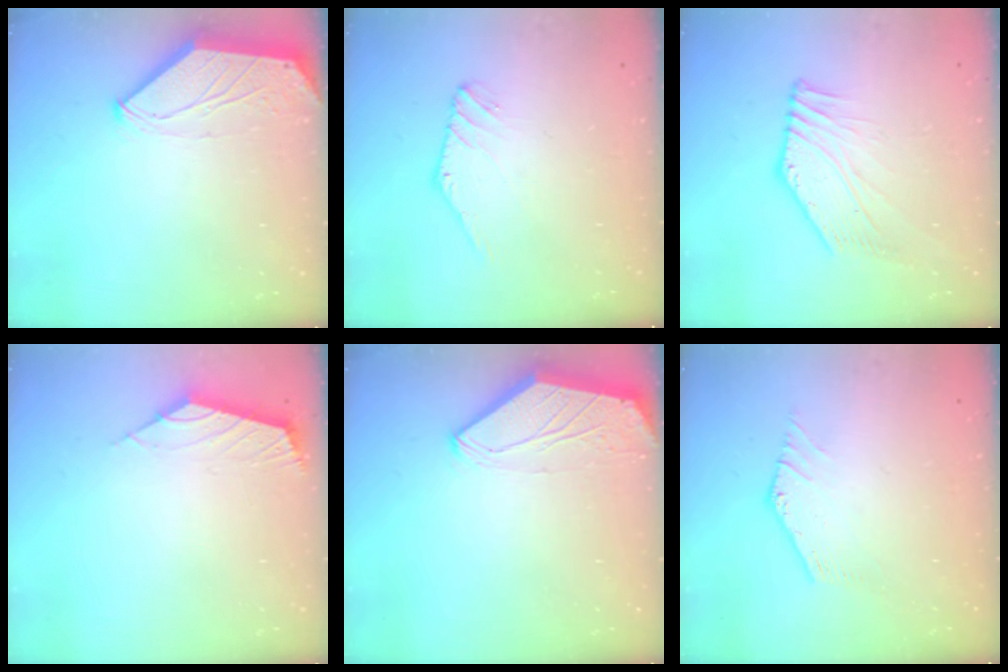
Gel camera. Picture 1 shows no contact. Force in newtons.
{"total": 1.3, "press": 1.3, "slide": 0.1}
{"total": 2.6, "press": 2.5, "slide": 0.9}
{"total": 2.6, "press": 2.5, "slide": 0.6}
{"total": 0.0}
{"total": 0.0}